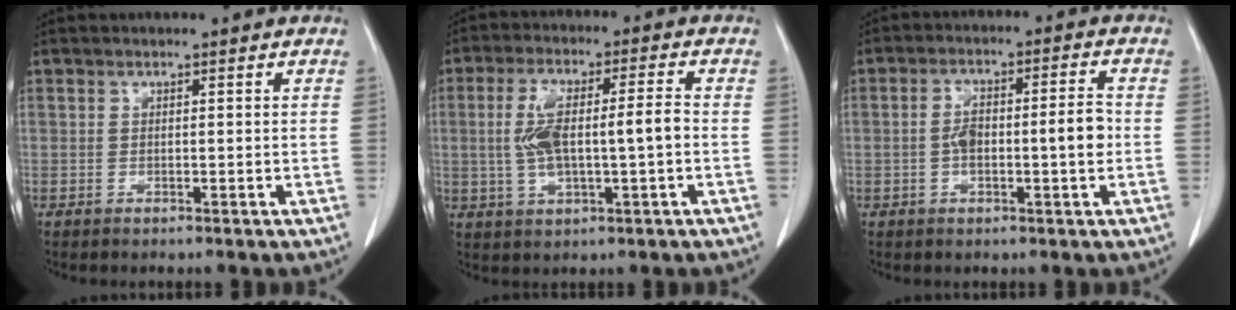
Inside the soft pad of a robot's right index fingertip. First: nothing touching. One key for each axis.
{"total": 9.7, "fx": -0.4, "fy": 2.4, "fz": 9.4, "tx": -0.190, "ty": 0.020, "tz": -0.001}
{"total": 7.8, "fx": -0.8, "fy": 1.8, "fz": 7.5, "tx": -0.137, "ty": 0.018, "tz": -0.014}